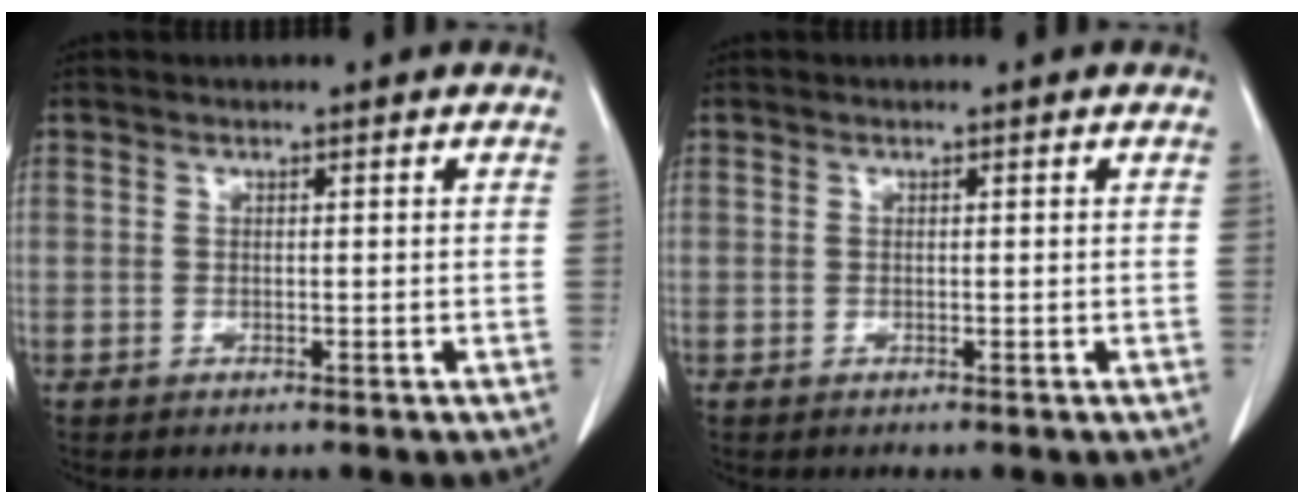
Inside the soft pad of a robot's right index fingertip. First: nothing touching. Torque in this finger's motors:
{"motor_torque": [0.00, 0.00, 0.00, 0.00]}